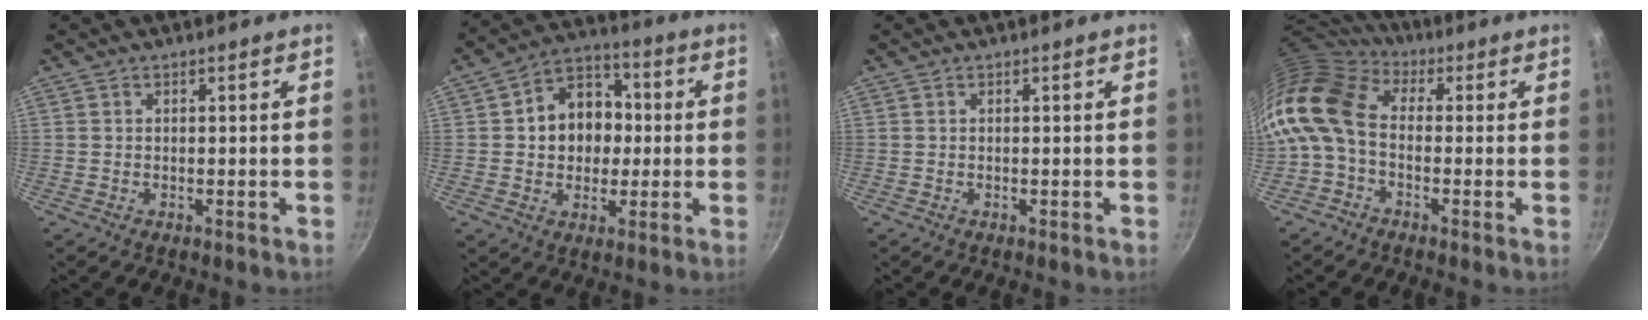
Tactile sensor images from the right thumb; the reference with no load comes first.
{"total": 12.4, "force": [0.7, 10.1, 7.1], "torque": [-0.068, 0.021, -0.001]}
{"total": 0.0}
{"total": 13.1, "force": [-1.5, 9.2, 9.2], "torque": [-0.179, 0.031, -0.051]}